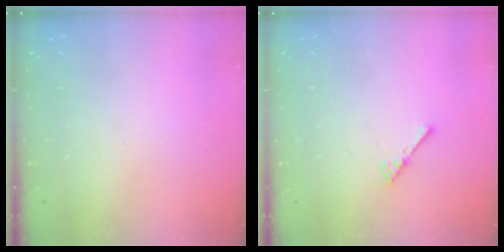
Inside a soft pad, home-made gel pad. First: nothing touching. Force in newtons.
{"total": 1.8, "press": 1.7, "slide": 0.4}